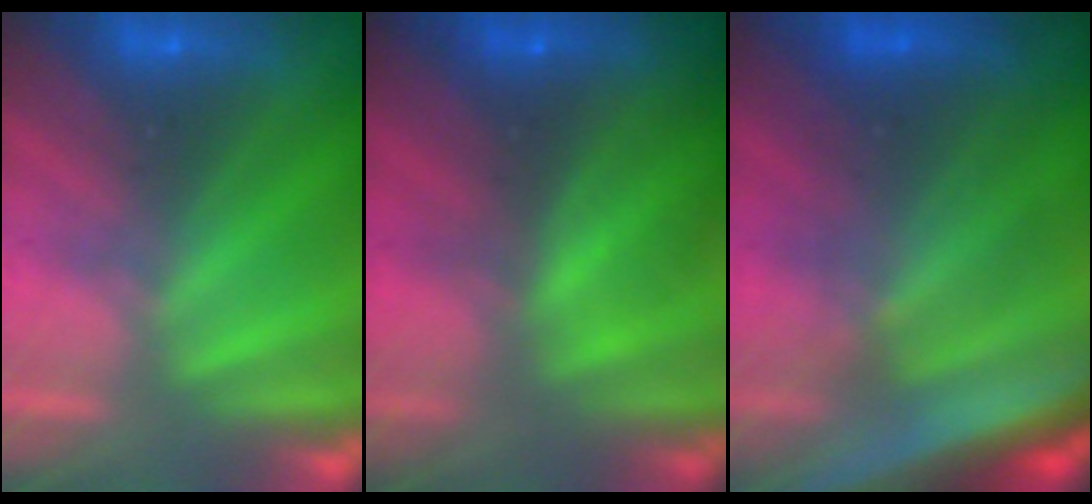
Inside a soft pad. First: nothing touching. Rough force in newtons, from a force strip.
{"total": 7.3}
{"total": 7.3}